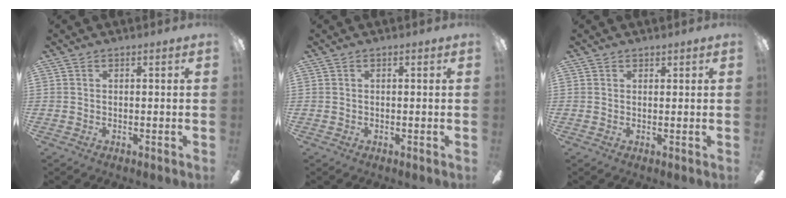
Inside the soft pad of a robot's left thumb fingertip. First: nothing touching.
{"total": 0.0}
{"total": 0.9, "force": [0.8, 0.4, -0.1], "torque": [0.002, -0.001, 0.015]}